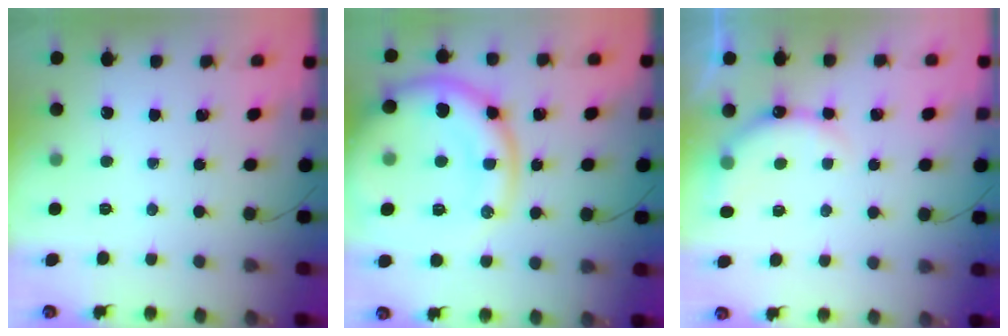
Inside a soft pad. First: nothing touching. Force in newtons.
{"total": 18.3, "press": 18.2, "slide": 2.2}
{"total": 7.8, "press": 7.8, "slide": 0.2}